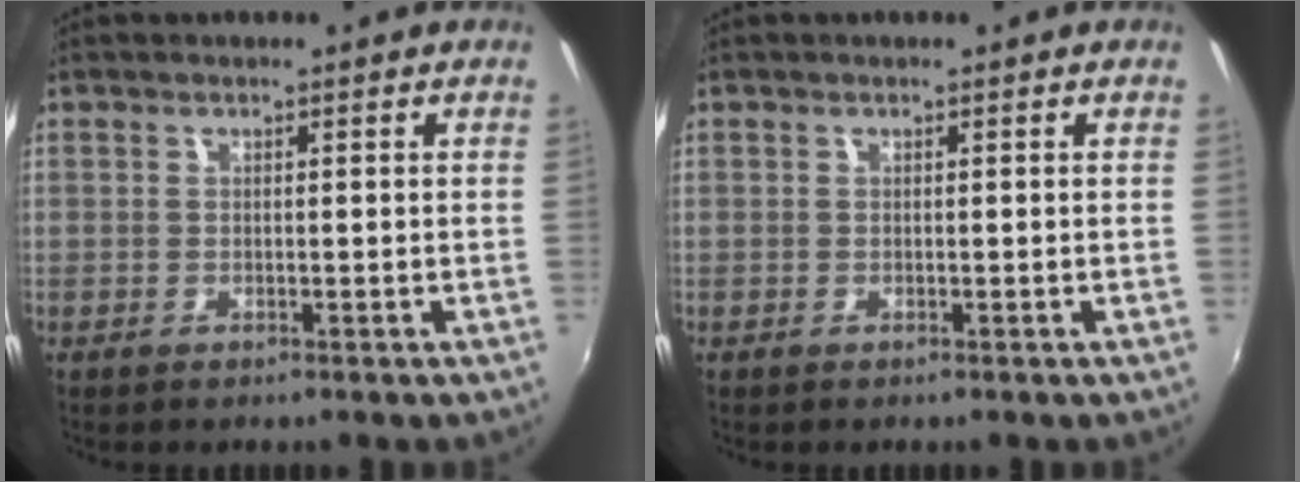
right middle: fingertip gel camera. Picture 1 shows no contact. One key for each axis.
{"total": 0.0}